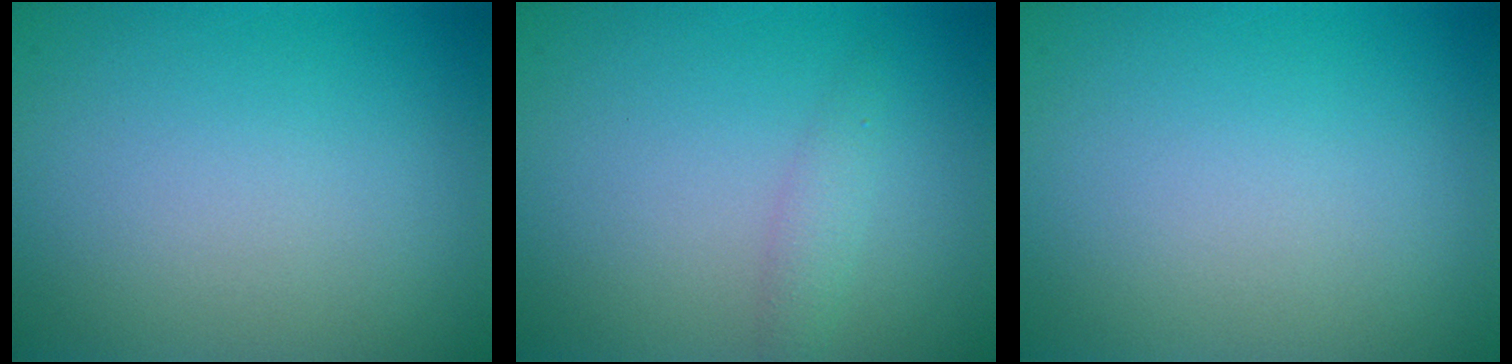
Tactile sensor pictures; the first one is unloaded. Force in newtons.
{"total": 1.3, "press": 1.3, "slide": 0.0}
{"total": 0.0}